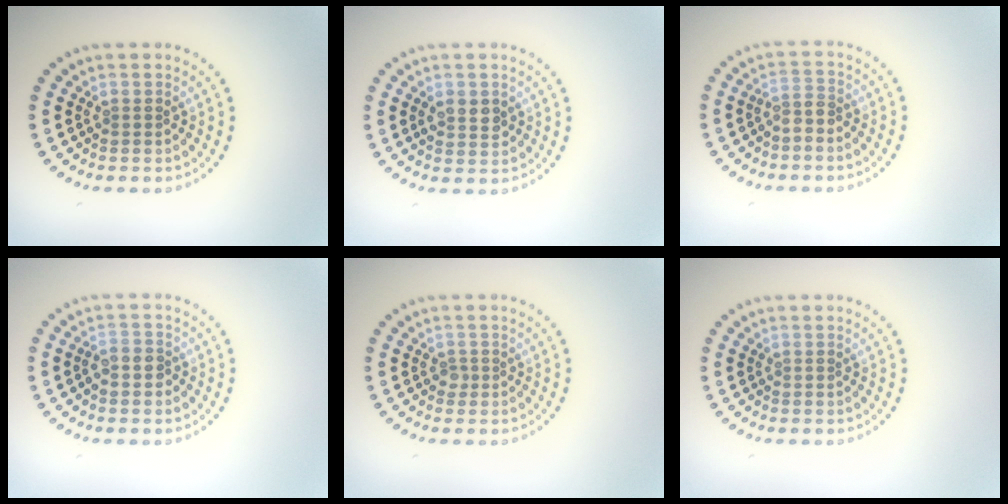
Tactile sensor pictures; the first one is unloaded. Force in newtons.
{"total": 2.1, "press": 2.0, "slide": 0.3}
{"total": 1.4, "press": 0.9, "slide": 1.0}
{"total": 1.9, "press": 1.8, "slide": 0.7}
{"total": 0.8, "press": 0.6, "slide": 0.5}
{"total": 0.0}